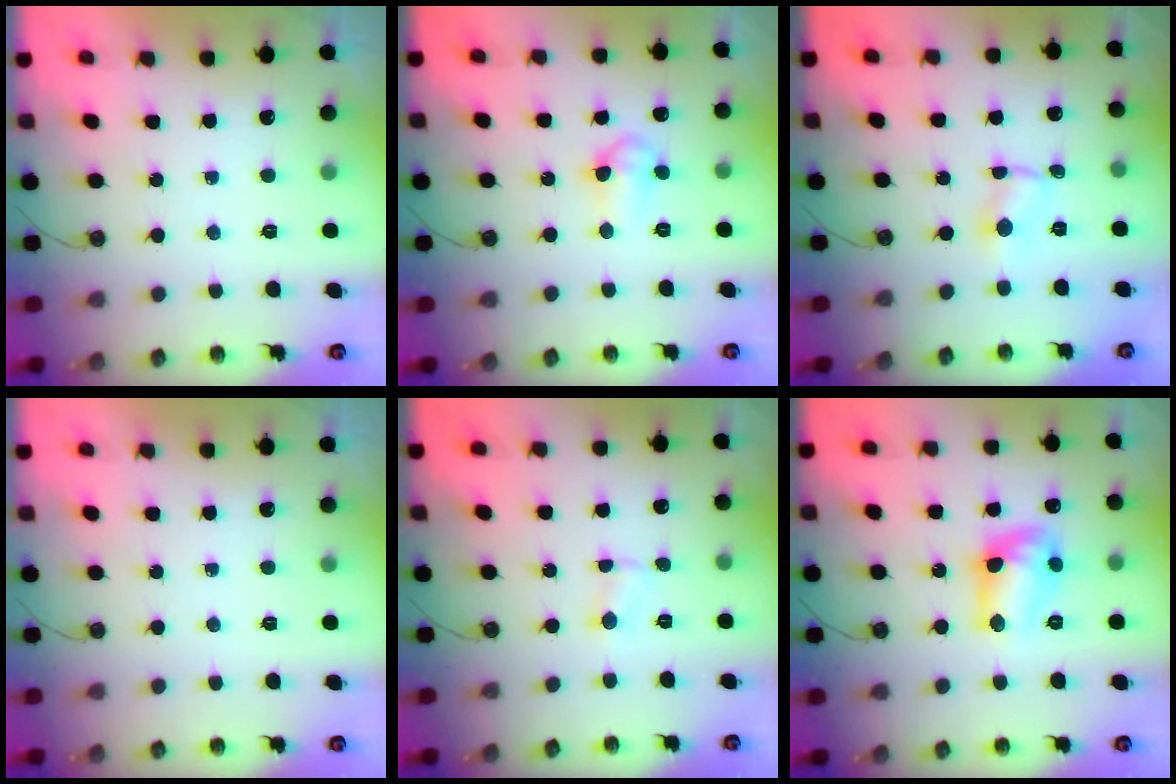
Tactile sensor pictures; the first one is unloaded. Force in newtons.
{"total": 7.8, "press": 6.7, "slide": 4.1}
{"total": 1.2, "press": 1.2, "slide": 0.2}
{"total": 0.0}
{"total": 1.4, "press": 1.3, "slide": 0.3}
{"total": 11.6, "press": 11.6, "slide": 0.8}